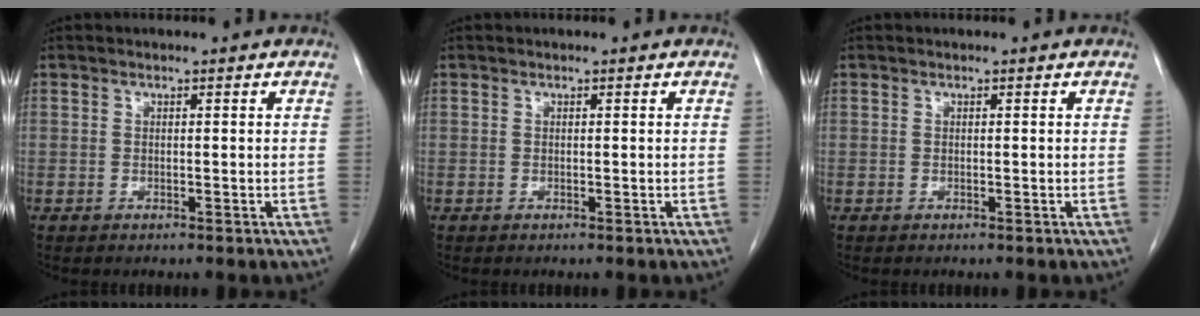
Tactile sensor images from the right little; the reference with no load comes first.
{"total": 0.0}
{"total": 0.0}